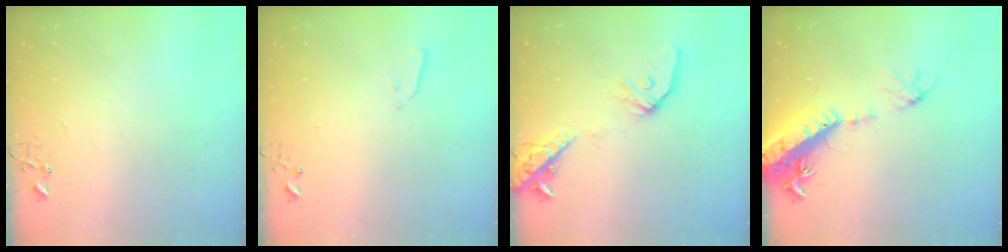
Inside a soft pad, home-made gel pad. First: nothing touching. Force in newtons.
{"total": 2.9, "press": 2.9, "slide": 0.4}
{"total": 15.2, "press": 14.9, "slide": 3.0}
{"total": 17.9, "press": 17.4, "slide": 3.9}